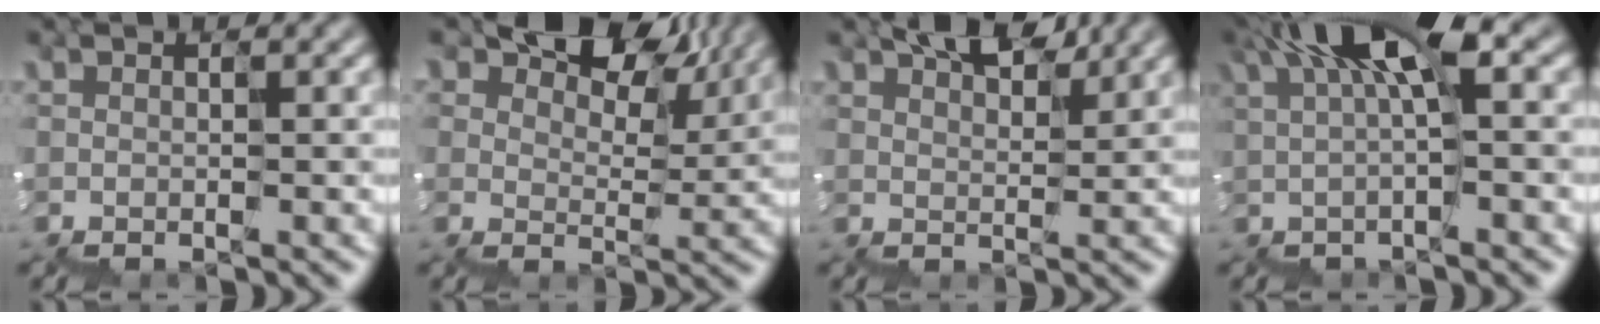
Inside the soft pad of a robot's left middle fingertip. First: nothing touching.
{"total": 7.1, "force": [5.5, 3.6, 2.6], "torque": [-0.044, -0.001, 0.095]}
{"total": 3.7, "force": [3.5, 0.8, 1.0], "torque": [-0.033, 0.011, 0.054]}
{"total": 5.6, "force": [1.9, 1.2, 5.1], "torque": [-0.105, 0.014, 0.029]}